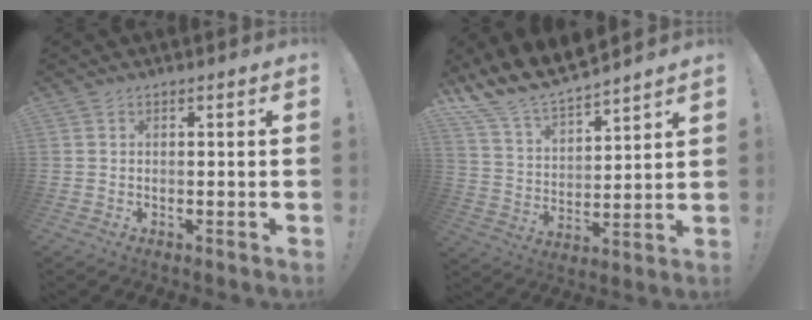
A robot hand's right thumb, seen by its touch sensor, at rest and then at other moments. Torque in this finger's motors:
{"motor_torque": [0.23, 0.82, 0.29, 0.23, 0.02]}